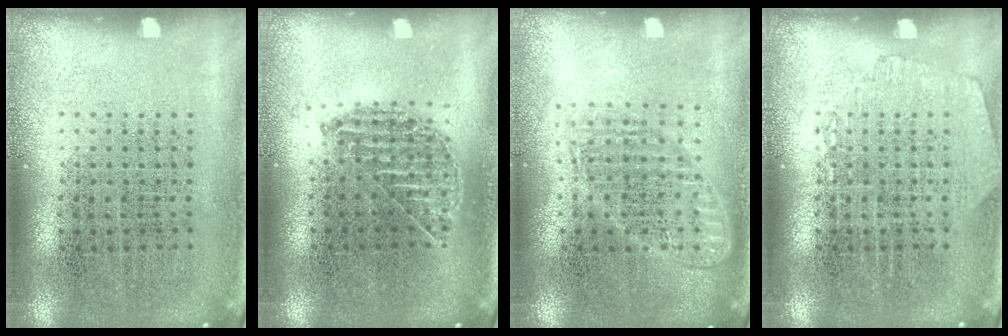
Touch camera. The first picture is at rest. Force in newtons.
{"total": 1.0, "press": 0.9, "slide": 0.4}
{"total": 1.6, "press": 1.4, "slide": 0.8}
{"total": 1.0, "press": 1.0, "slide": 0.1}